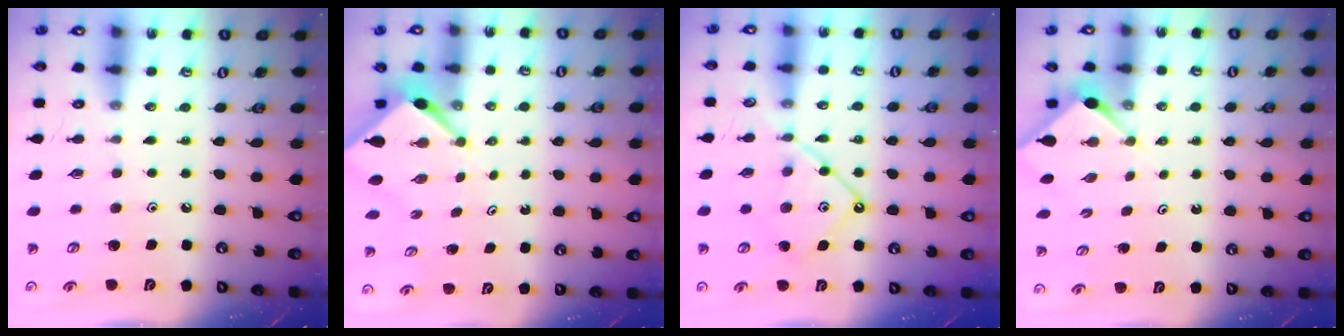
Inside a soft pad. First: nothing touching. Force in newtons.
{"total": 3.3, "press": 3.3, "slide": 0.3}
{"total": 11.0, "press": 11.0, "slide": 1.0}
{"total": 2.8, "press": 2.8, "slide": 0.4}